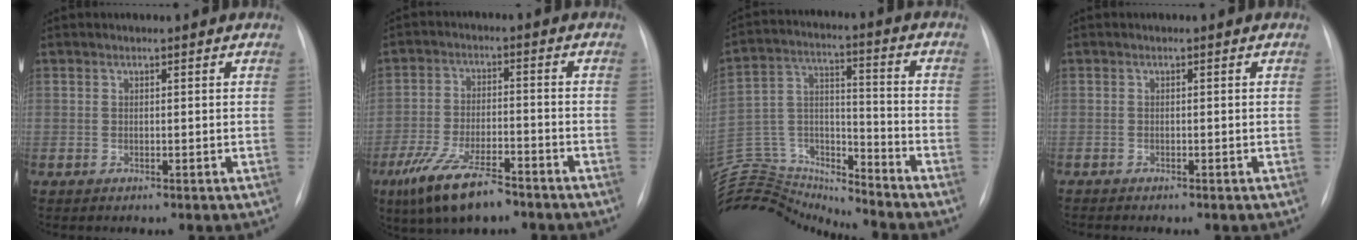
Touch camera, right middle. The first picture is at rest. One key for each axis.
{"total": 10.6, "fx": -7.3, "fy": 2.9, "fz": 7.1, "tx": -0.145, "ty": -0.016, "tz": -0.125}
{"total": 19.0, "fx": -18.6, "fy": 3.1, "fz": 2.8, "tx": -0.069, "ty": 0.059, "tz": -0.316}
{"total": 1.0, "fx": -1.0, "fy": 0.1, "fz": 0.3, "tx": -0.005, "ty": -0.002, "tz": -0.014}